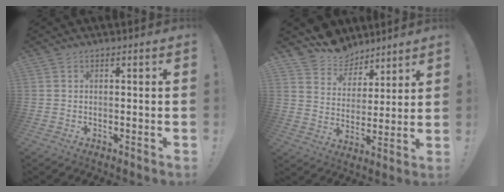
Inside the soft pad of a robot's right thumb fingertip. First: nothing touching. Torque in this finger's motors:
{"motor_torque": [-0.50, 1.44, 0.55, 0.69, 0.02]}